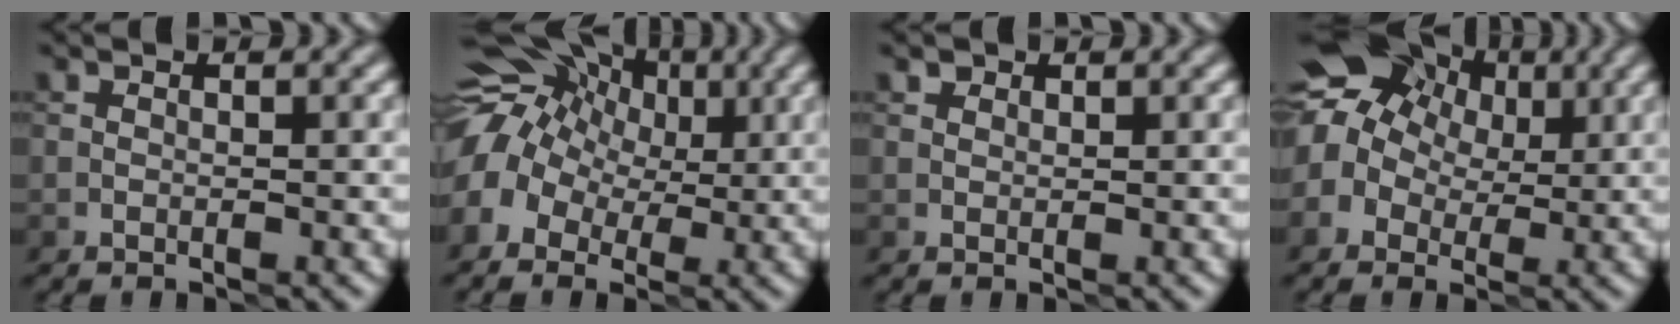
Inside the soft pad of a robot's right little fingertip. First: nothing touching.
{"total": 10.7, "force": [2.9, 7.8, 6.7], "torque": [-0.119, 0.028, 0.044]}
{"total": 1.0, "force": [0.8, 0.6, 0.3], "torque": [0.000, -0.001, 0.002]}
{"total": 10.8, "force": [4.4, 8.4, 5.3], "torque": [-0.100, 0.051, 0.048]}